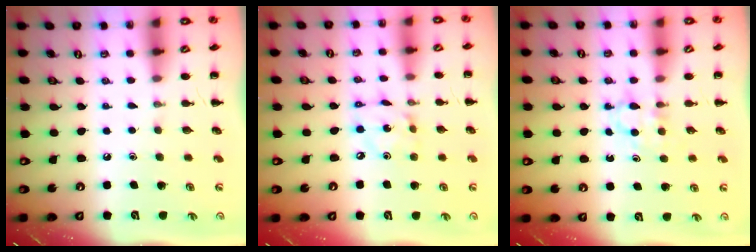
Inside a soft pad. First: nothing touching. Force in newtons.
{"total": 3.6, "press": 3.6, "slide": 0.5}
{"total": 3.5, "press": 3.2, "slide": 1.2}